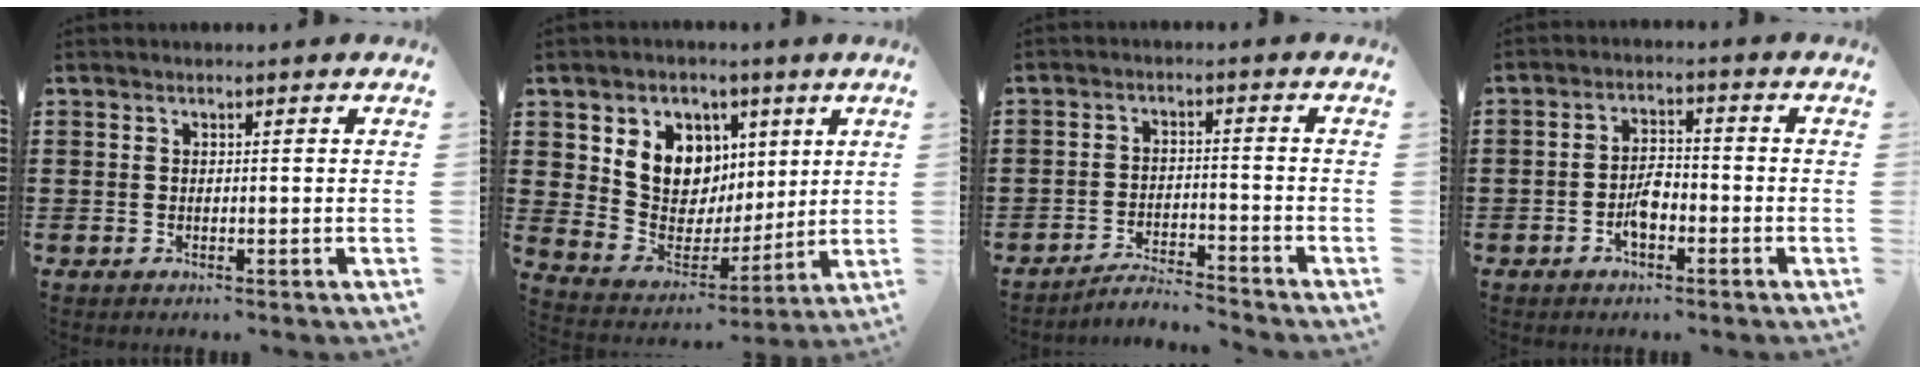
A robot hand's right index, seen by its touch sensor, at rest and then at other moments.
{"total": 9.1, "force": [3.9, 7.7, 2.9], "torque": [-0.084, -0.033, 0.073]}
{"total": 3.7, "force": [-3.6, 0.1, 0.5], "torque": [-0.014, 0.004, -0.076]}
{"total": 4.0, "force": [-1.8, 1.9, 3.1], "torque": [-0.067, 0.003, -0.037]}